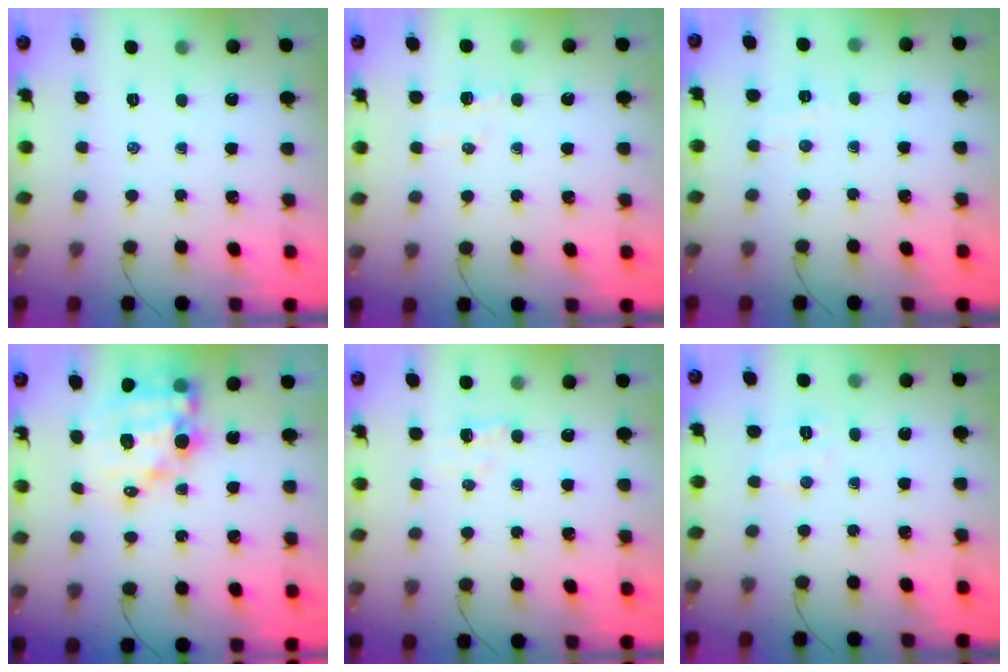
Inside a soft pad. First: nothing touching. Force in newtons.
{"total": 4.3, "press": 4.2, "slide": 1.0}
{"total": 2.9, "press": 2.7, "slide": 1.0}
{"total": 12.6, "press": 12.2, "slide": 3.2}
{"total": 3.2, "press": 3.0, "slide": 1.0}
{"total": 4.8, "press": 4.6, "slide": 1.1}